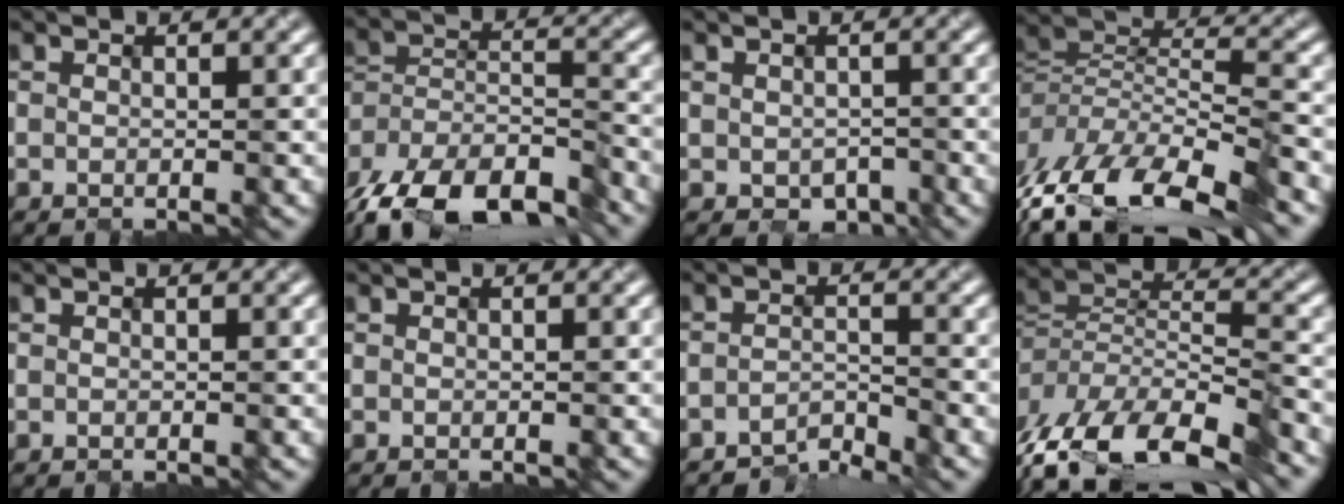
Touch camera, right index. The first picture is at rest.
{"total": 14.5, "force": [-11.6, 6.1, 6.1], "torque": [-0.113, -0.005, -0.170]}
{"total": 1.5, "force": [-0.7, 1.2, 0.5], "torque": [-0.007, -0.010, -0.002]}
{"total": 11.1, "force": [-6.4, 4.7, 7.7], "torque": [-0.157, -0.005, -0.101]}
{"total": 0.0}
{"total": 0.0}
{"total": 2.3, "force": [-2.3, 0.0, 0.0], "torque": [0.001, 0.005, -0.042]}
{"total": 12.1, "force": [-8.2, 5.0, 7.5], "torque": [-0.163, -0.003, -0.129]}